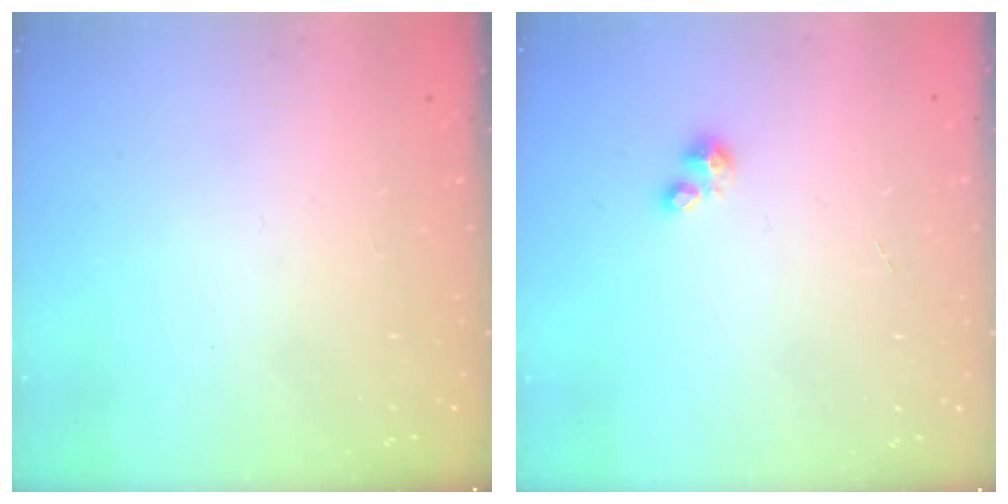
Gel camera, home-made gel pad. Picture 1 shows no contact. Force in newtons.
{"total": 0.9, "press": 0.9, "slide": 0.1}